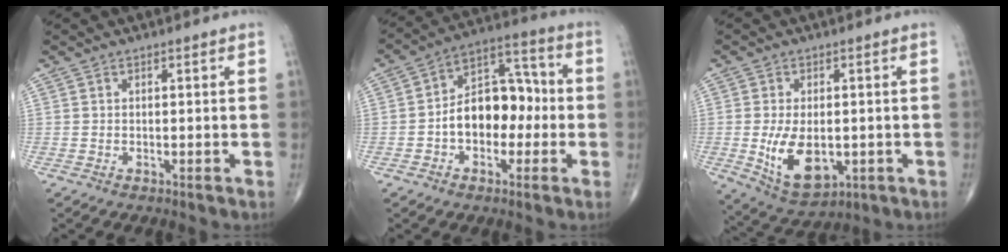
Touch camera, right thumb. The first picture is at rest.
{"total": 13.0, "force": [-1.7, 8.7, 9.6], "torque": [-0.119, 0.049, -0.037]}
{"total": 10.8, "force": [-1.7, 6.3, 8.6], "torque": [-0.139, -0.012, -0.010]}